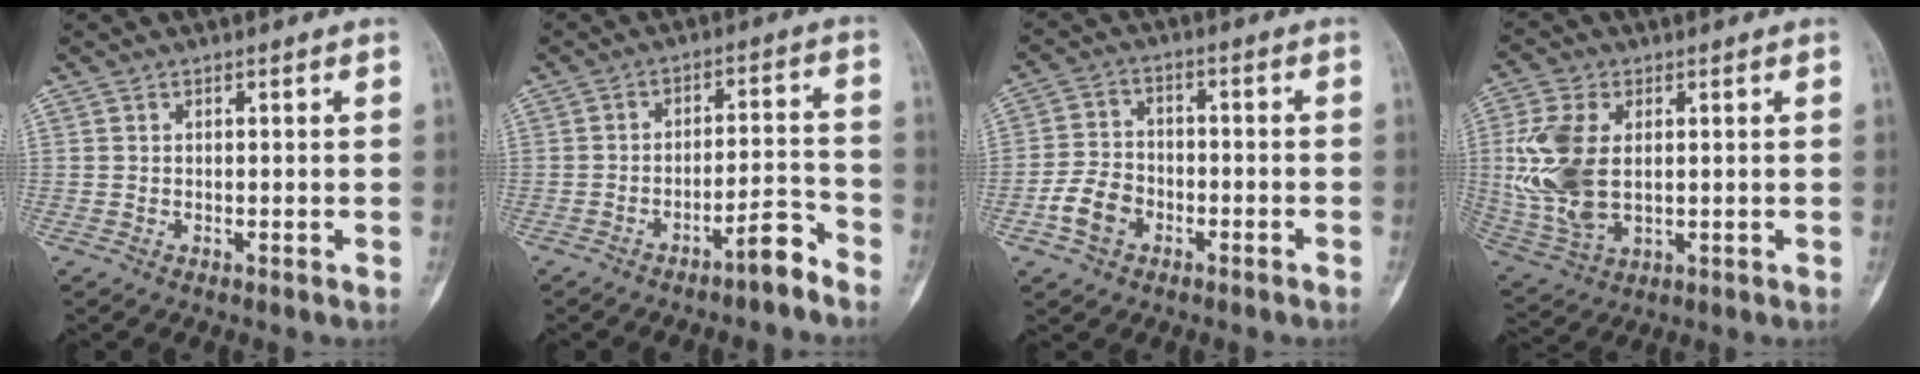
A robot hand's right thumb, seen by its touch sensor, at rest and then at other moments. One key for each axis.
{"total": 5.9, "fx": -4.5, "fy": 1.0, "fz": 3.6, "tx": -0.057, "ty": 0.053, "tz": -0.072}
{"total": 6.8, "fx": -3.2, "fy": 4.8, "fz": 3.7, "tx": -0.065, "ty": 0.027, "tz": -0.059}
{"total": 13.7, "fx": 1.0, "fy": 8.3, "fz": 10.9, "tx": -0.238, "ty": -0.004, "tz": 0.029}